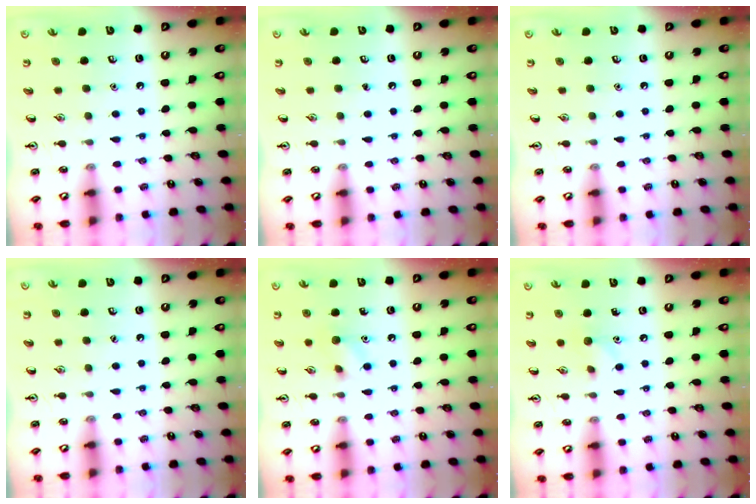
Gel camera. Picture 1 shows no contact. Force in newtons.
{"total": 0.0}
{"total": 0.0}
{"total": 0.0}
{"total": 6.3, "press": 6.2, "slide": 1.1}
{"total": 5.0, "press": 4.7, "slide": 1.6}